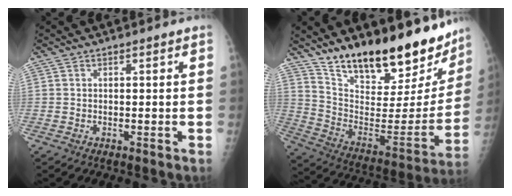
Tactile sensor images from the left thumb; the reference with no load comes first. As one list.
[{"total": 28.2, "force": [22.1, 9.2, 14.9], "torque": [-0.206, -0.107, 0.336]}]